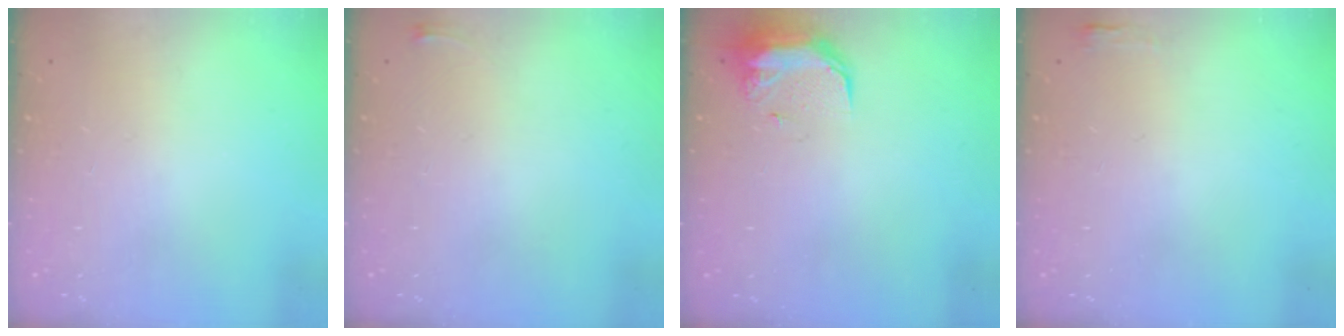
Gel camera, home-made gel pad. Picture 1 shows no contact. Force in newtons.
{"total": 2.6, "press": 2.6, "slide": 0.6}
{"total": 9.1, "press": 9.0, "slide": 1.5}
{"total": 2.7, "press": 2.6, "slide": 0.8}